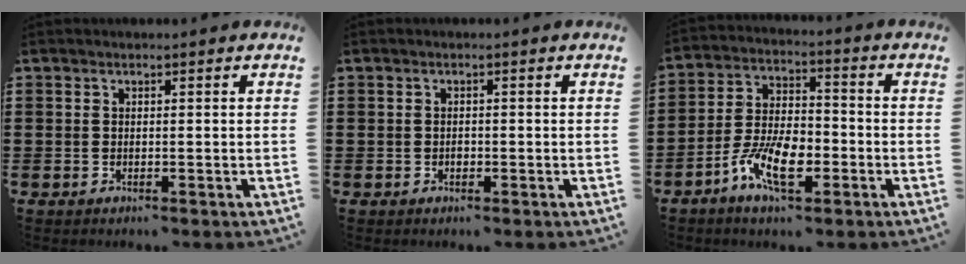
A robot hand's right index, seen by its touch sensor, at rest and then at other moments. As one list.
[{"total": 0.8, "force": [-0.3, 0.6, 0.5], "torque": [-0.011, 0.000, -0.006]}, {"total": 9.0, "force": [-4.2, 4.0, 6.9], "torque": [-0.152, -0.002, -0.079]}]